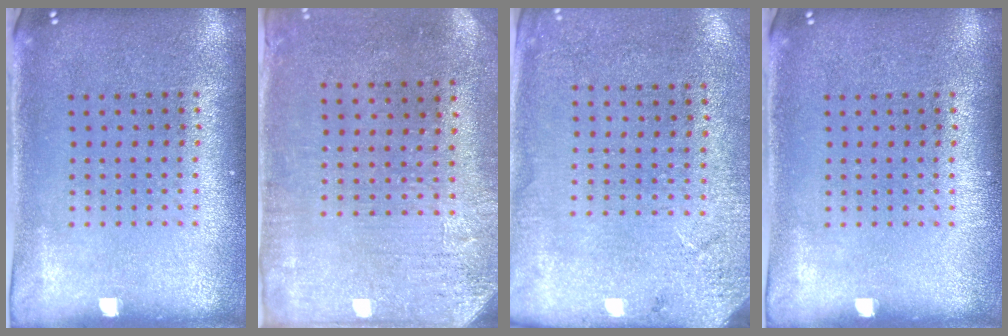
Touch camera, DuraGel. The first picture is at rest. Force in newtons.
{"total": 3.2, "press": 2.5, "slide": 1.9}
{"total": 2.6, "press": 2.3, "slide": 1.2}
{"total": 0.0}